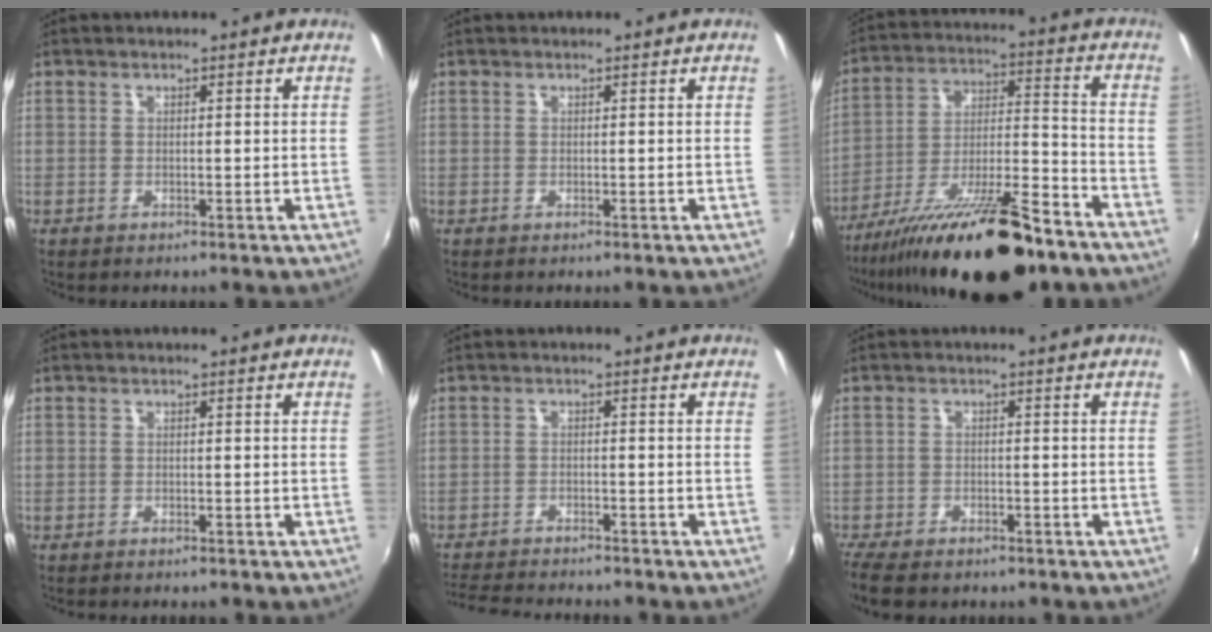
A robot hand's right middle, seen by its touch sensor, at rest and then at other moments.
{"total": 0.0}
{"total": 23.1, "force": [-16.3, 5.3, 15.5], "torque": [-0.271, -0.032, -0.261]}
{"total": 1.9, "force": [-1.8, 0.4, 0.7], "torque": [-0.024, -0.005, -0.029]}
{"total": 10.3, "force": [-9.5, 1.5, 3.7], "torque": [-0.095, -0.013, -0.151]}
{"total": 9.1, "force": [-7.4, 3.2, 4.2], "torque": [-0.108, -0.032, -0.126]}